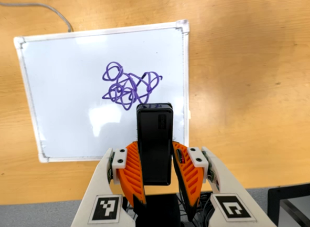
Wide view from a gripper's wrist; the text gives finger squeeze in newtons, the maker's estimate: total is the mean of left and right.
{"total": 4.8, "left": 3.5, "right": 6.0}